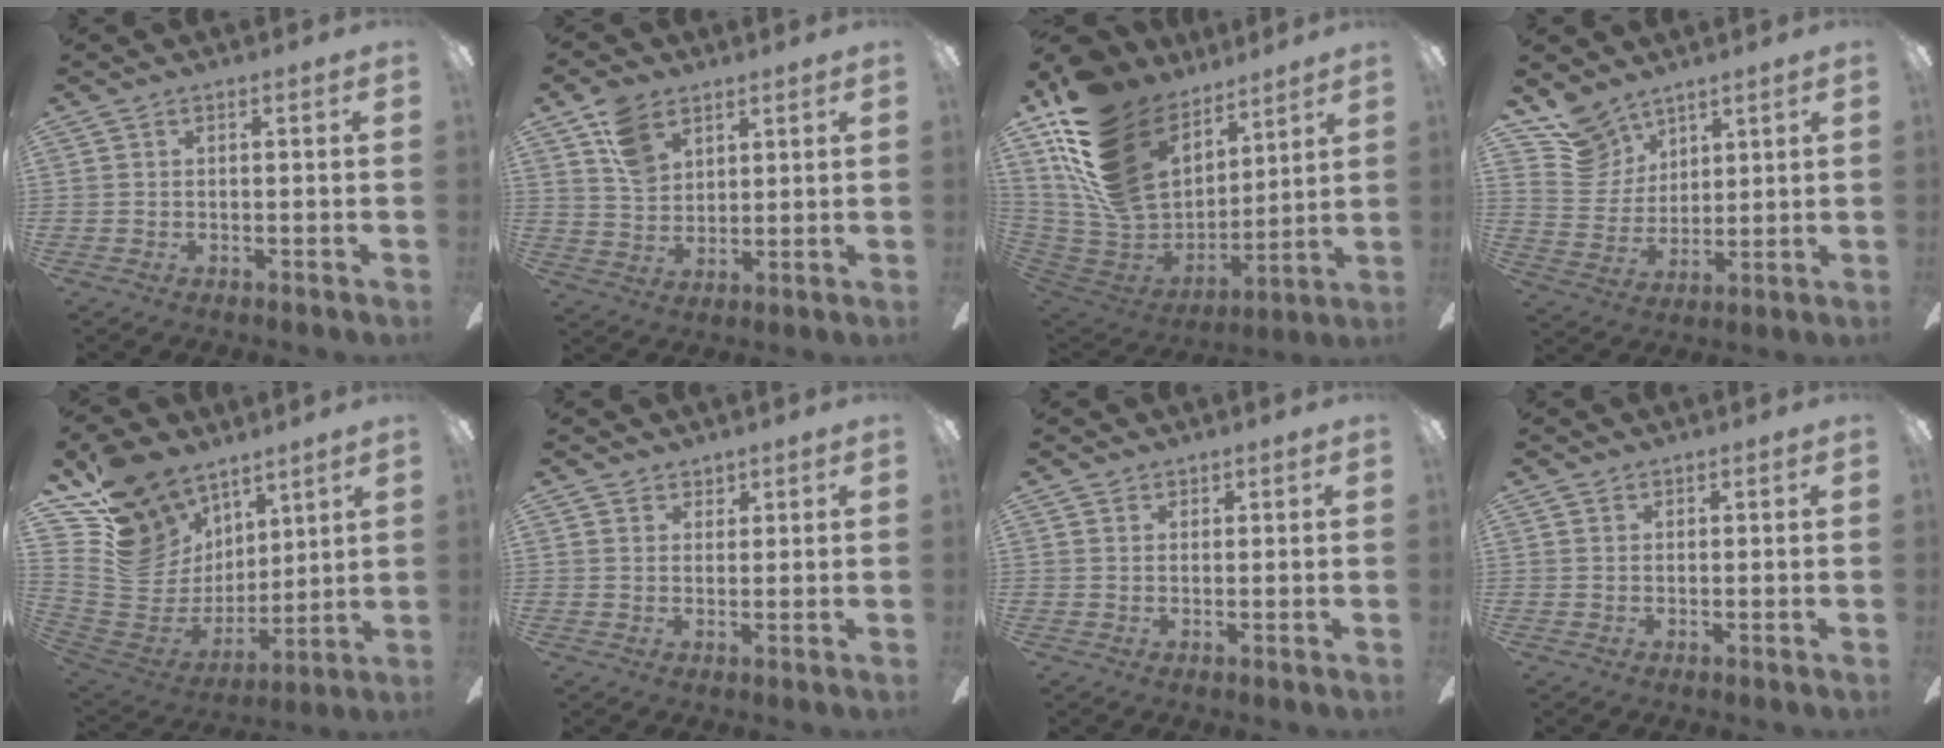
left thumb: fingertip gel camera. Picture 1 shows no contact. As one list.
[{"total": 9.3, "force": [5.7, 6.0, 4.3], "torque": [-0.080, -0.012, 0.108]}, {"total": 23.4, "force": [12.2, 15.6, 12.5], "torque": [-0.275, -0.067, 0.235]}, {"total": 11.1, "force": [8.8, 6.5, 1.4], "torque": [-0.051, -0.050, 0.178]}, {"total": 17.7, "force": [10.3, 12.9, 6.3], "torque": [-0.152, -0.068, 0.210]}, {"total": 2.4, "force": [1.8, 1.5, -0.2], "torque": [0.007, -0.003, 0.033]}, {"total": 1.4, "force": [1.1, 0.8, 0.1], "torque": [-0.001, 0.001, 0.021]}, {"total": 0.8, "force": [0.7, 0.5, 0.1], "torque": [-0.002, 0.001, 0.013]}]